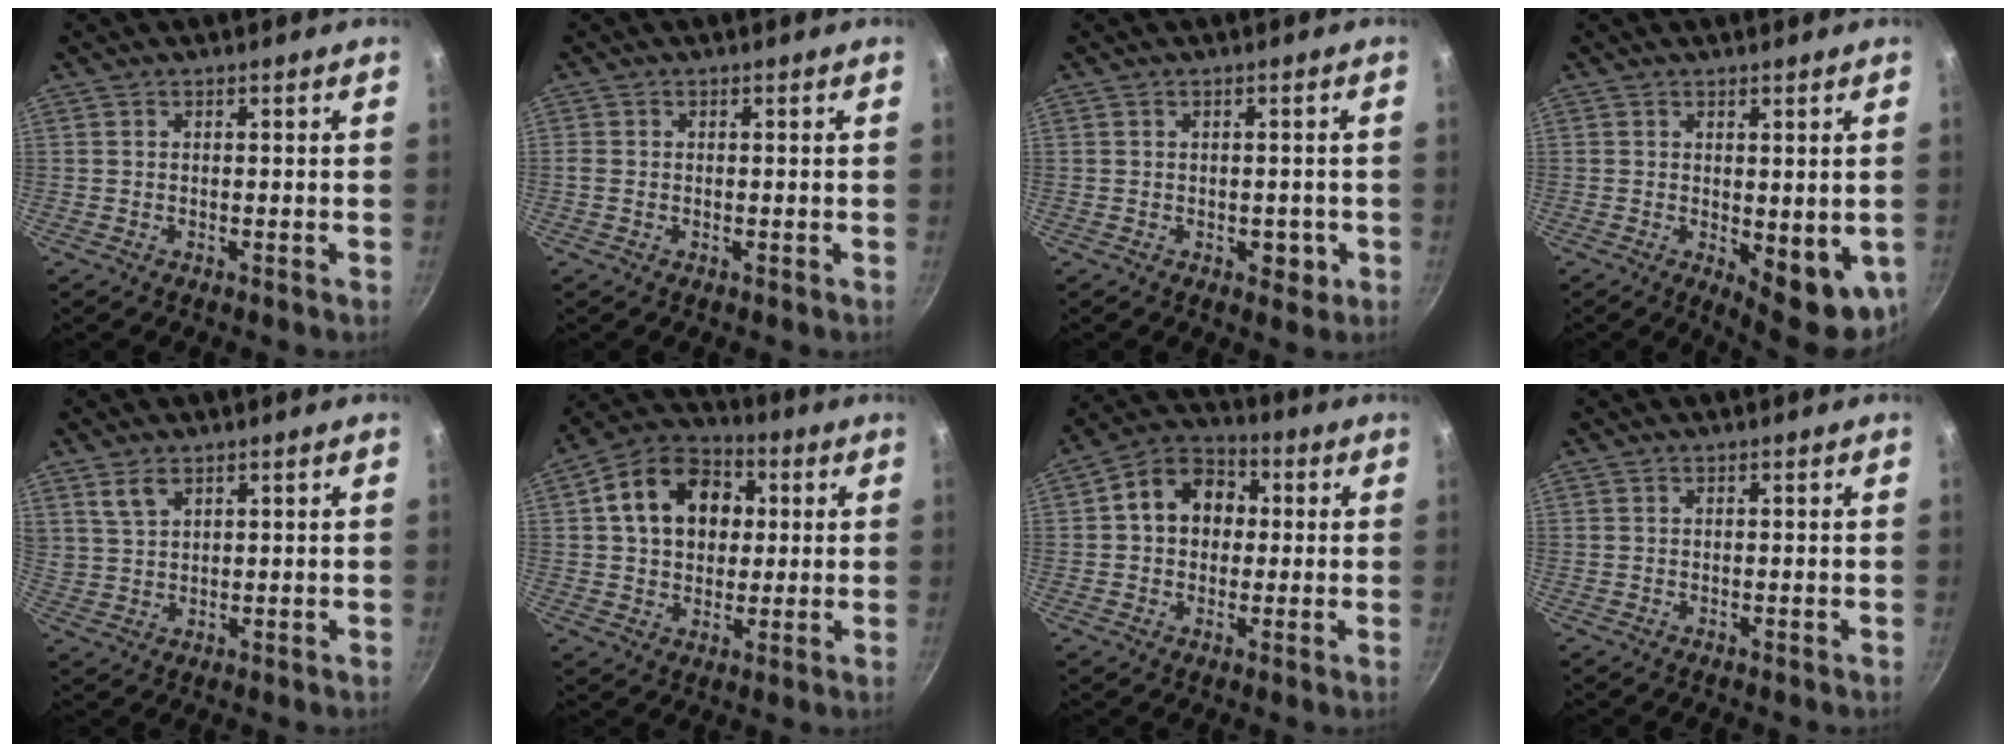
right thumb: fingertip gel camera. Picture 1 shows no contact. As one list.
[{"total": 0.9, "force": [-0.2, 0.7, 0.5], "torque": [-0.011, 0.001, -0.005]}, {"total": 3.2, "force": [-0.8, 2.2, 2.1], "torque": [-0.002, 0.004, -0.008]}, {"total": 9.8, "force": [-0.6, 4.2, 8.9], "torque": [-0.082, -0.010, 0.004]}, {"total": 4.4, "force": [2.7, 2.4, 2.5], "torque": [-0.042, -0.007, 0.060]}, {"total": 15.6, "force": [3.3, 11.7, 9.7], "torque": [-0.134, 0.021, 0.042]}, {"total": 11.3, "force": [1.4, 9.0, 6.7], "torque": [-0.070, 0.025, 0.004]}, {"total": 0.0}]